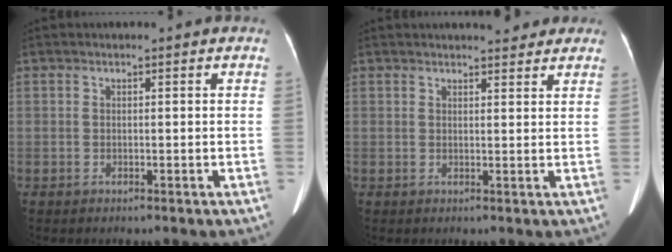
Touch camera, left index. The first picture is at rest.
{"total": 5.0, "force": [4.5, 1.2, 1.8], "torque": [-0.019, 0.008, 0.051]}